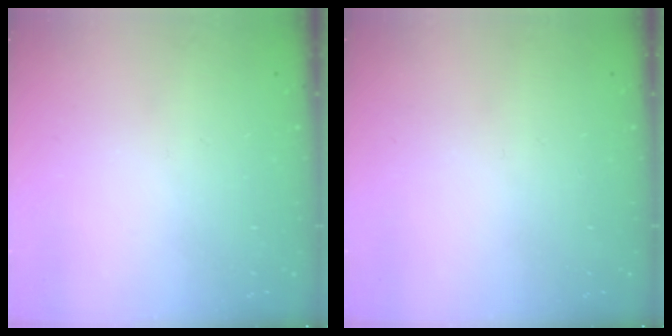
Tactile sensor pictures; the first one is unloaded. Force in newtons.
{"total": 0.0}